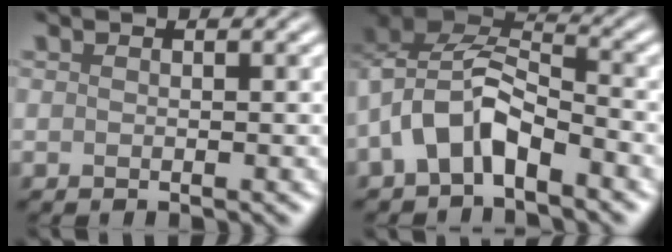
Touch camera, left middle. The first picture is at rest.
{"total": 6.3, "force": [-2.6, 3.5, 4.6], "torque": [-0.082, 0.010, -0.060]}